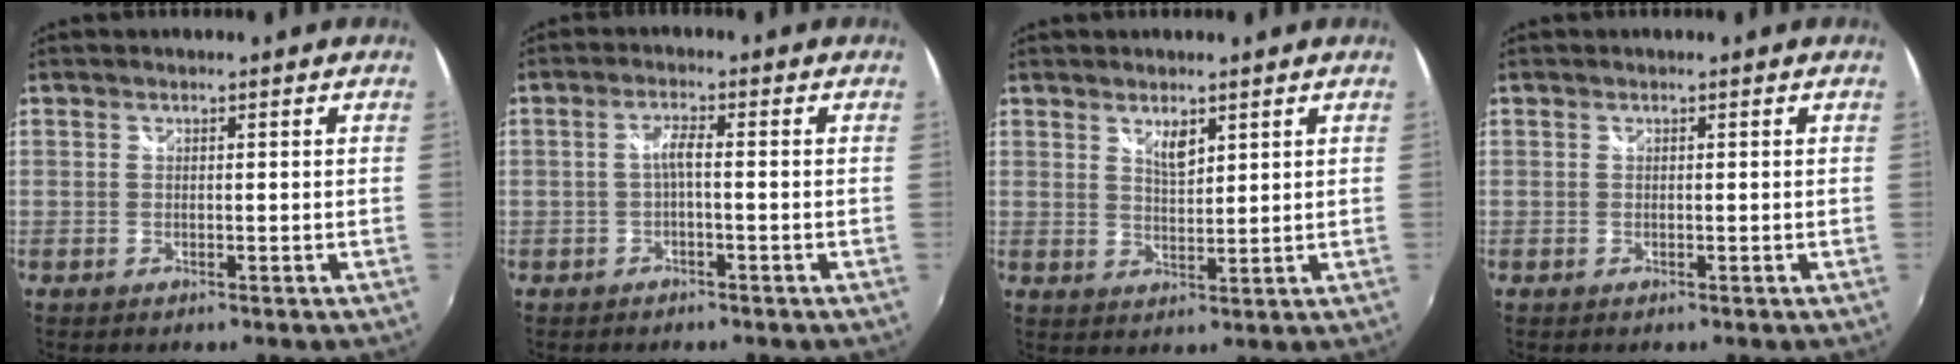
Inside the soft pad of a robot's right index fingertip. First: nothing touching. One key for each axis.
{"total": 2.3, "fx": -0.7, "fy": 0.1, "fz": 2.2, "tx": -0.043, "ty": 0.004, "tz": -0.013}
{"total": 3.5, "fx": 2.2, "fy": 1.4, "fz": 2.3, "tx": -0.037, "ty": -0.004, "tz": 0.038}
{"total": 0.0}